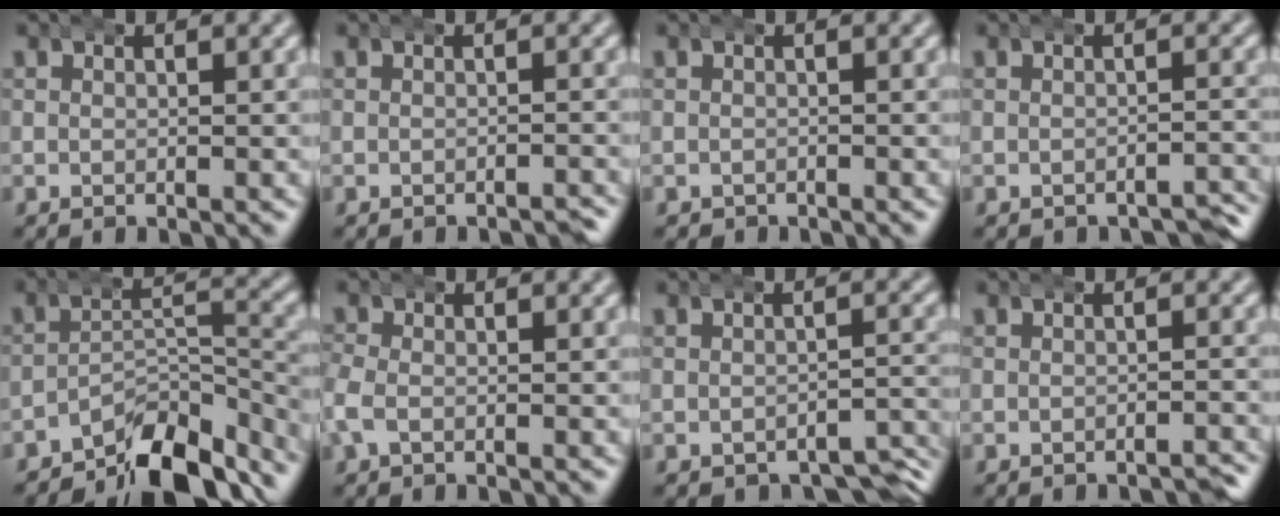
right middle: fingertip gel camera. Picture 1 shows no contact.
{"total": 1.2, "force": [-1.2, 0.2, 0.3], "torque": [-0.002, 0.000, -0.018]}
{"total": 0.8, "force": [-0.7, 0.4, -0.2], "torque": [0.003, -0.009, -0.004]}
{"total": 2.1, "force": [-2.0, 0.6, 0.3], "torque": [-0.005, -0.001, -0.033]}
{"total": 9.2, "force": [-7.3, 3.4, 4.5], "torque": [-0.031, -0.009, -0.112]}
{"total": 2.2, "force": [-0.9, 1.7, 1.2], "torque": [-0.043, -0.004, -0.017]}
{"total": 4.9, "force": [-4.2, 1.9, 1.5], "torque": [-0.011, -0.012, -0.060]}
{"total": 1.5, "force": [-1.4, 0.3, 0.3], "torque": [-0.002, 0.000, -0.024]}